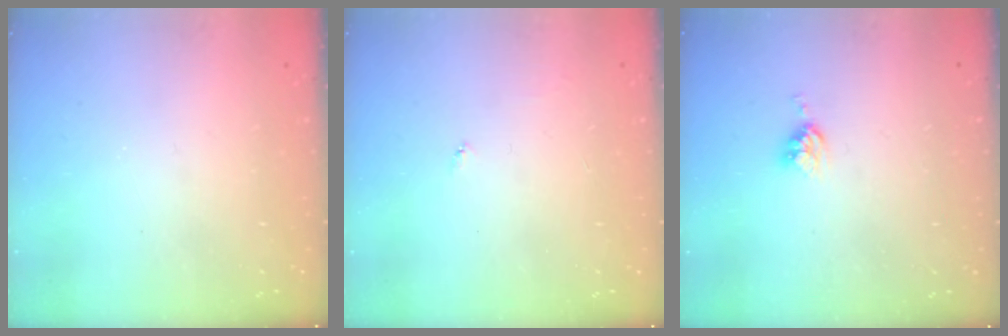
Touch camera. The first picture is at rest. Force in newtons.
{"total": 3.6, "press": 3.6, "slide": 0.3}
{"total": 4.4, "press": 4.4, "slide": 0.2}